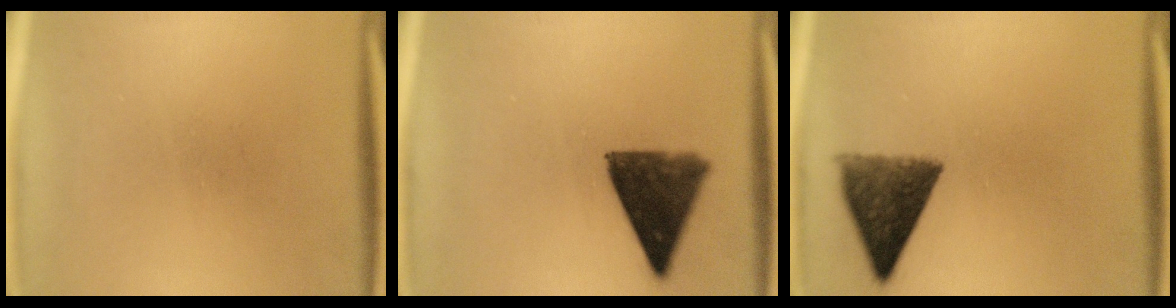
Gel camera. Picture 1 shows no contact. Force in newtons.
{"total": 10.9}
{"total": 9.2}